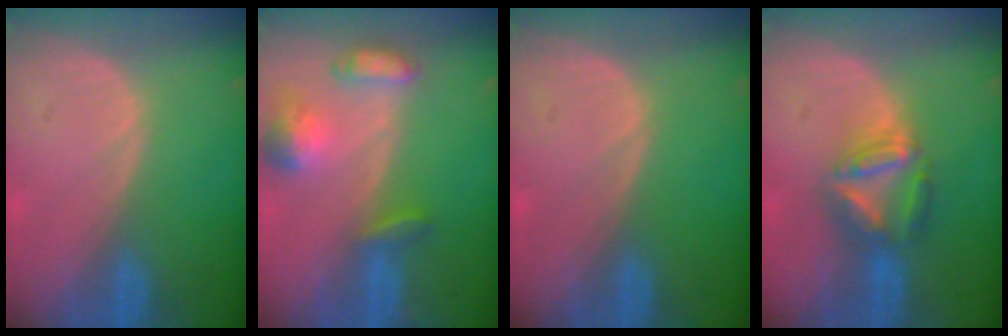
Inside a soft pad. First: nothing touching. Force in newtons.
{"total": 6.4, "press": 6.4, "slide": 0.5}
{"total": 0.0}
{"total": 6.6, "press": 6.2, "slide": 2.5}